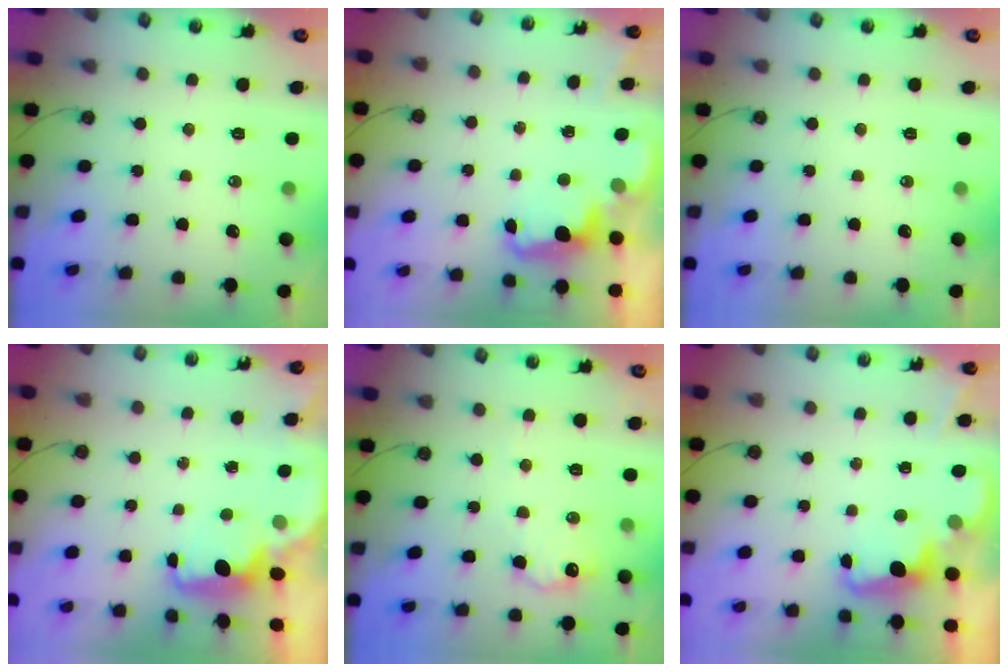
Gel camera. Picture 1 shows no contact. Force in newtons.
{"total": 2.3, "press": 2.2, "slide": 0.7}
{"total": 0.0}
{"total": 2.4, "press": 2.3, "slide": 0.6}
{"total": 10.8, "press": 10.8, "slide": 0.6}
{"total": 2.3, "press": 2.2, "slide": 0.6}